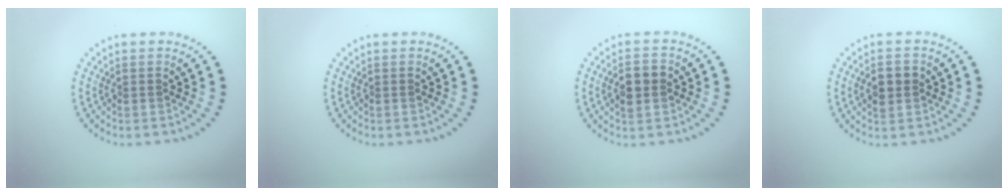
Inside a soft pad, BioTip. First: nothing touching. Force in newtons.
{"total": 0.0}
{"total": 3.0, "press": 3.0, "slide": 0.2}
{"total": 2.8, "press": 2.8, "slide": 0.2}